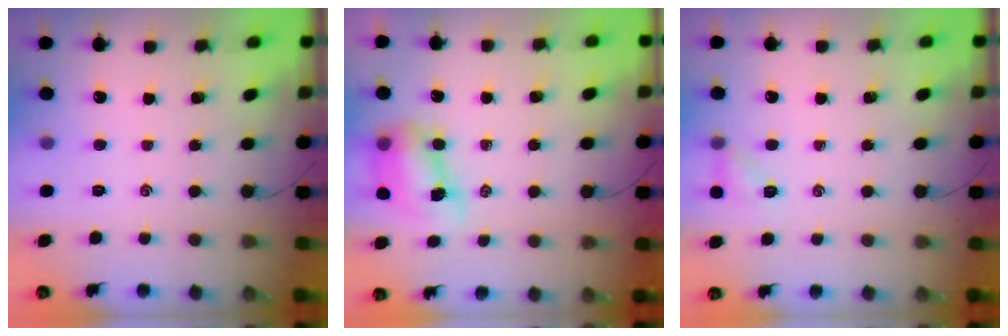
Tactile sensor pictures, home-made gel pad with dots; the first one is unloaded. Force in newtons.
{"total": 8.1, "press": 7.9, "slide": 1.3}
{"total": 5.6, "press": 5.4, "slide": 1.7}